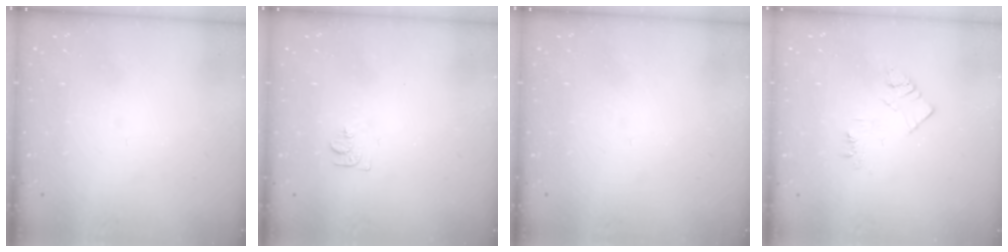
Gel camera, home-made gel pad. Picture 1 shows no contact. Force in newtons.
{"total": 6.6, "press": 6.6, "slide": 0.7}
{"total": 0.0}
{"total": 5.5, "press": 5.4, "slide": 0.7}